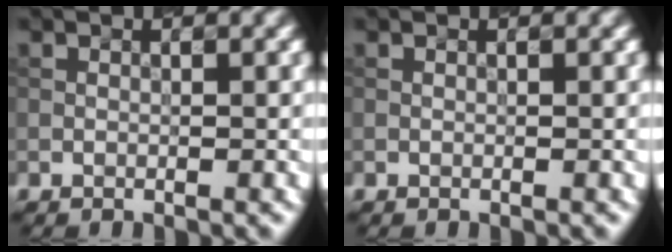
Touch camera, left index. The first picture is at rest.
{"total": 0.0}